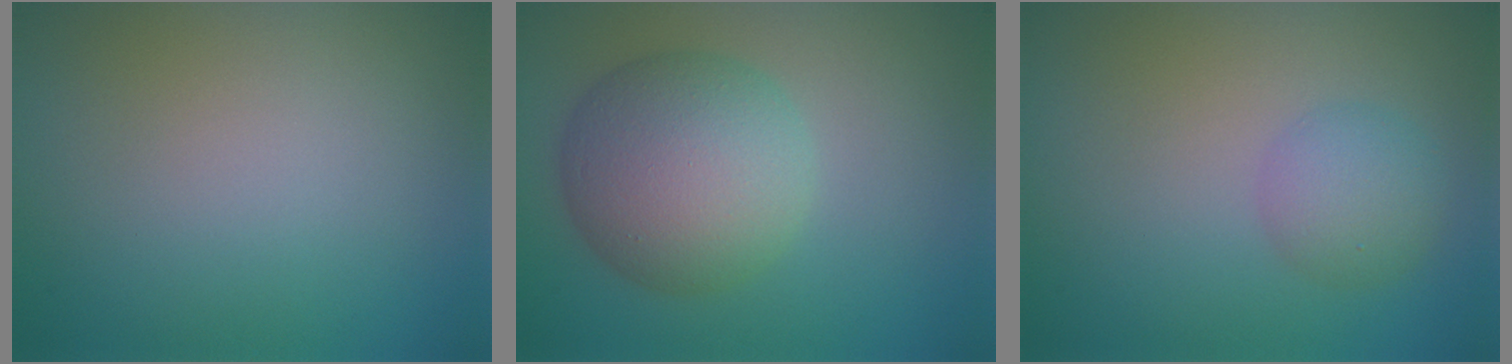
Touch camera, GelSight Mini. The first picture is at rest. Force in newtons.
{"total": 8.2, "press": 8.2, "slide": 0.4}
{"total": 2.8, "press": 2.8, "slide": 0.0}